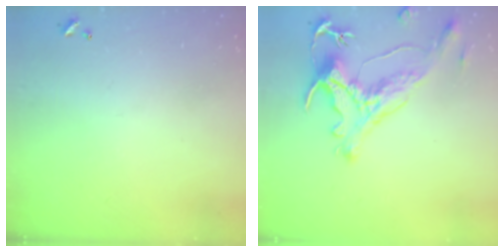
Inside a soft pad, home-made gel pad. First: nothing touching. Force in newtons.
{"total": 1.9, "press": 1.4, "slide": 1.2}